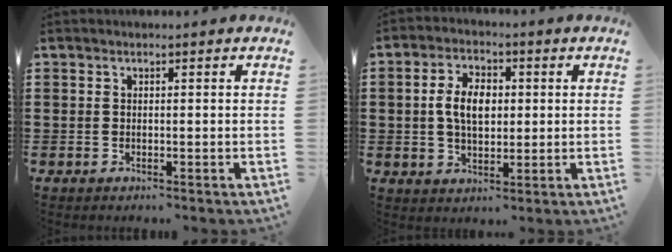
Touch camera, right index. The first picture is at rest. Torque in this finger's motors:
{"motor_torque": [0.81, 0.41, 0.25, 0.15]}